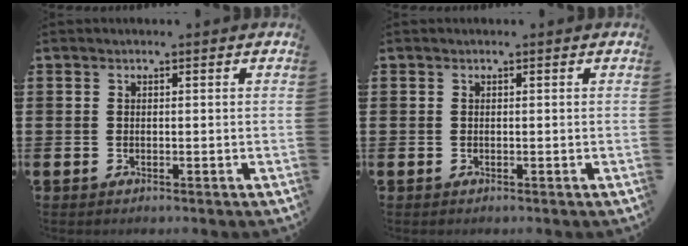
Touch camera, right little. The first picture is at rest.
{"total": 0.0}